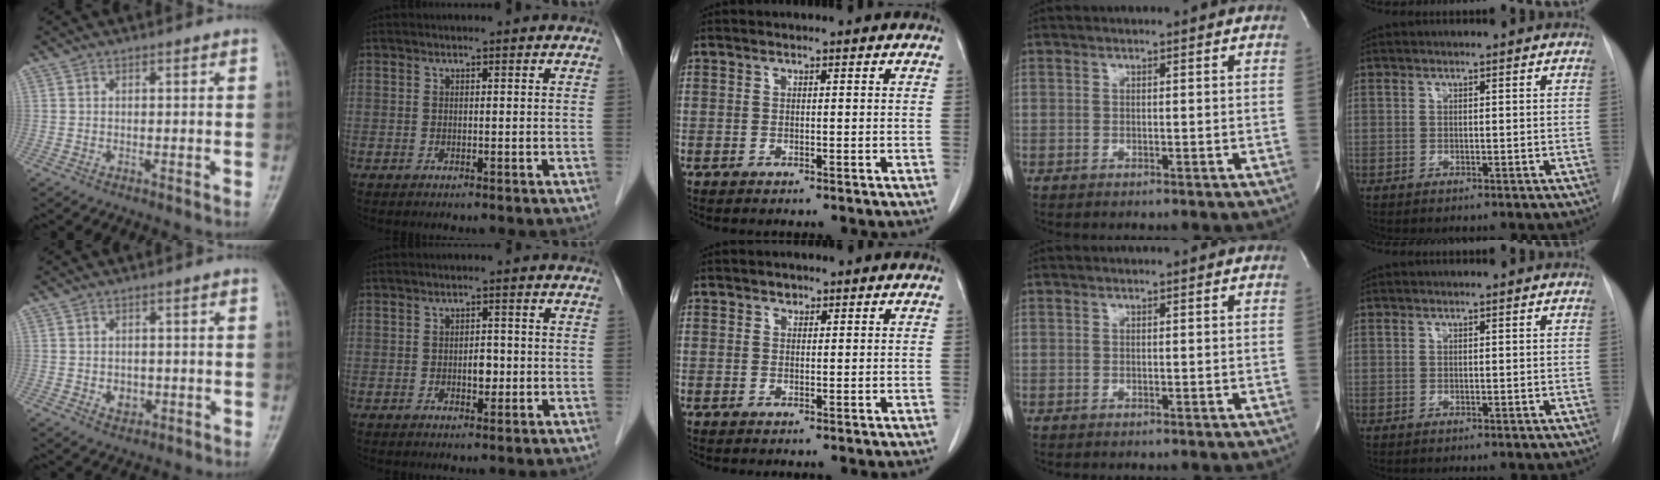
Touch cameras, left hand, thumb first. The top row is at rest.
{"thumb": {"total": 3.1, "force": [-0.6, 2.5, 1.8], "torque": [-0.015, 0.003, -0.003]}, "index": {"total": 2.3, "force": [-0.5, 1.3, 1.8], "torque": [-0.025, 0.004, -0.005]}, "middle": {"total": 0.9, "force": [0.7, 0.6, 0.2], "torque": [-0.002, -0.003, 0.009]}}